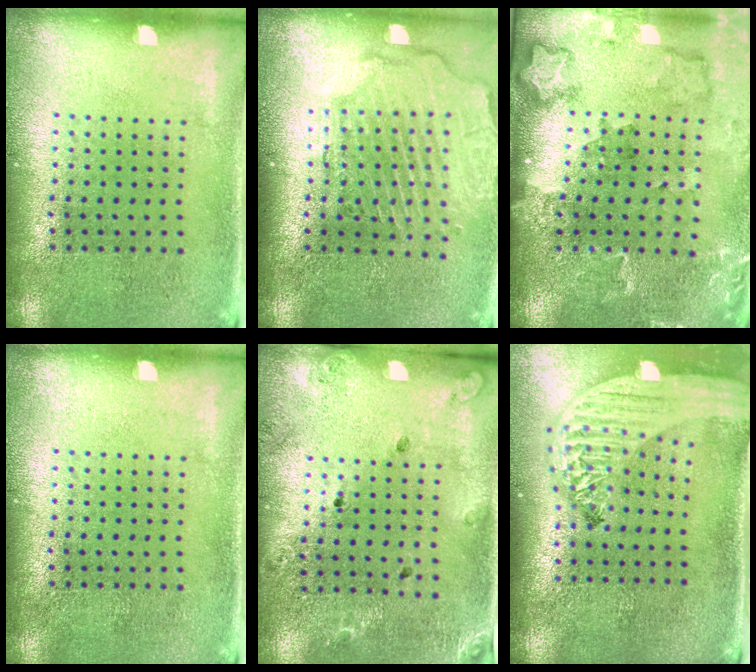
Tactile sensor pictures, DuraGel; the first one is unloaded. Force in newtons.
{"total": 2.6, "press": 2.2, "slide": 1.4}
{"total": 1.8, "press": 1.8, "slide": 0.2}
{"total": 0.0}
{"total": 1.3, "press": 1.2, "slide": 0.4}
{"total": 2.9, "press": 2.2, "slide": 1.8}